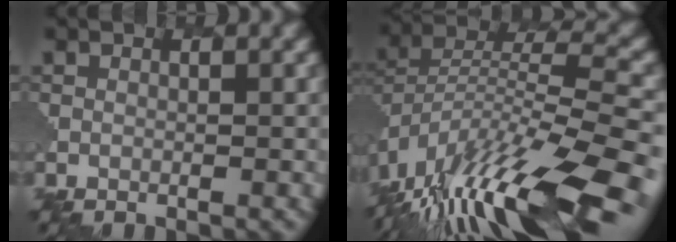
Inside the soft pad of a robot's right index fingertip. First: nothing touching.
{"total": 14.3, "force": [-9.3, 4.0, 10.1], "torque": [-0.194, 0.018, -0.158]}